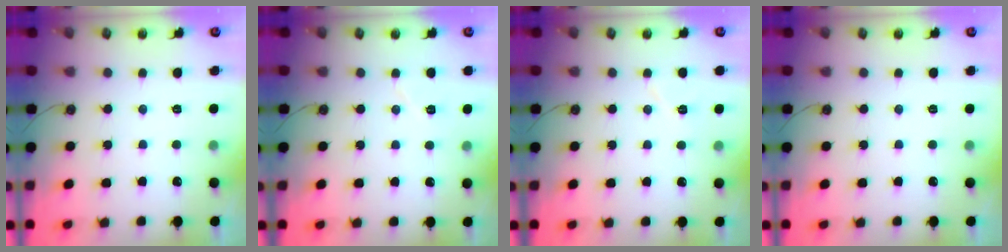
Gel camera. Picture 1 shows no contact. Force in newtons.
{"total": 5.7, "press": 5.1, "slide": 2.5}
{"total": 5.9, "press": 5.4, "slide": 2.4}
{"total": 0.0}